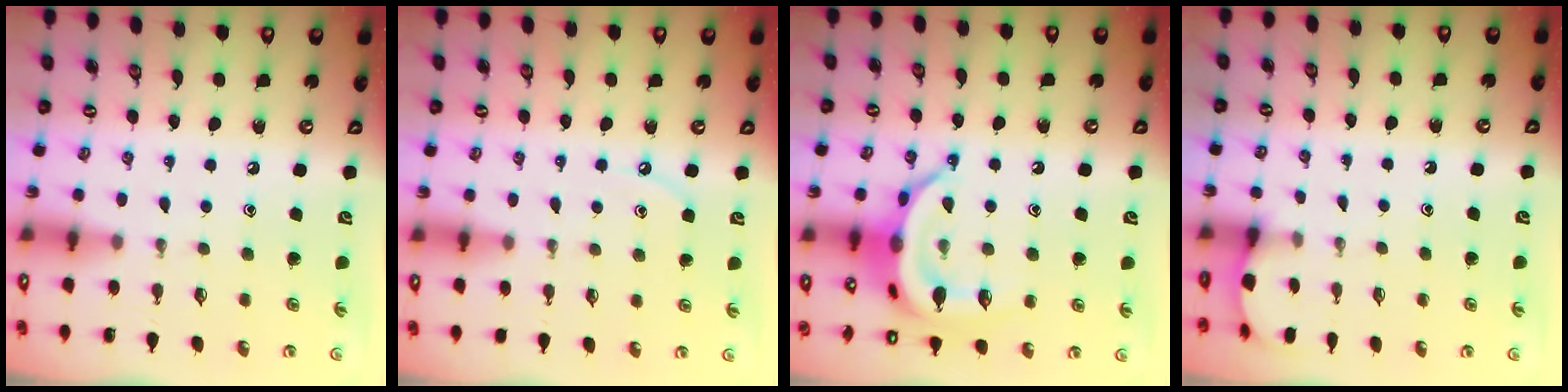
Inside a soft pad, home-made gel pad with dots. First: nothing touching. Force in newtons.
{"total": 3.9, "press": 3.9, "slide": 0.4}
{"total": 18.7, "press": 18.7, "slide": 0.3}
{"total": 1.9, "press": 1.9, "slide": 0.2}